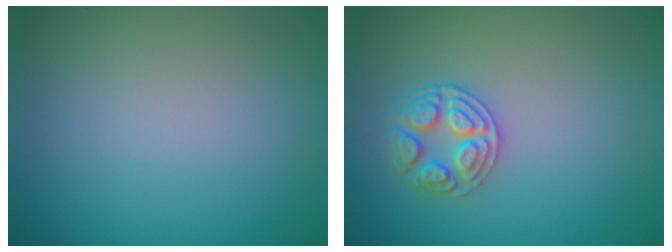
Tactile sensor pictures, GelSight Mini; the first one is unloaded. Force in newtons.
{"total": 2.6, "press": 2.6, "slide": 0.2}